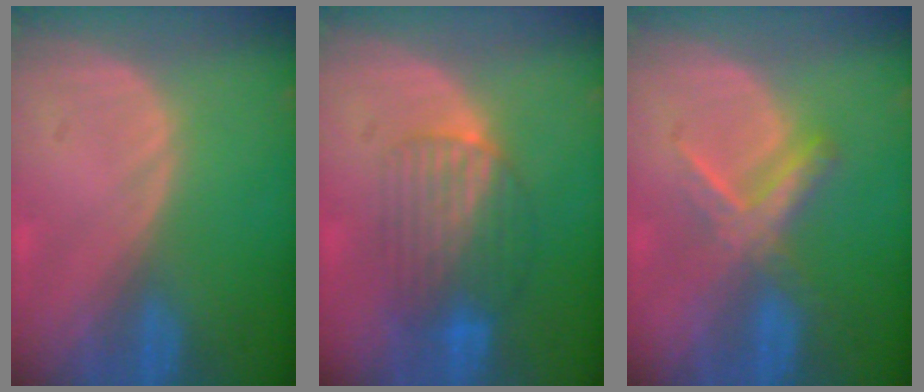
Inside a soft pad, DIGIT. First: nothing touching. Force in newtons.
{"total": 6.9, "press": 6.8, "slide": 1.3}
{"total": 5.5, "press": 5.4, "slide": 1.1}